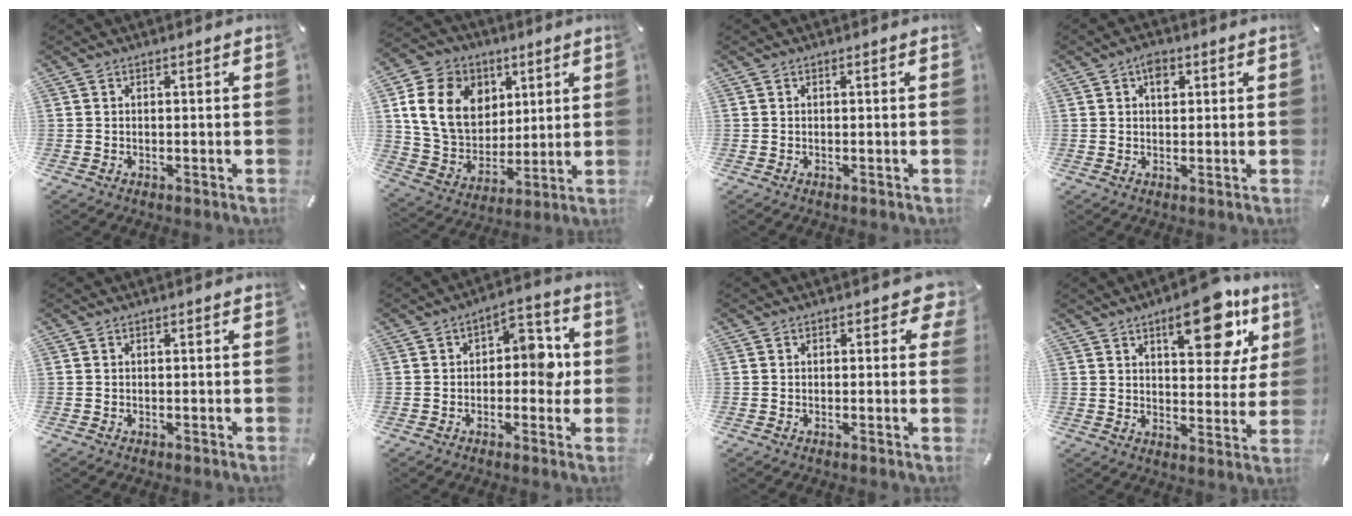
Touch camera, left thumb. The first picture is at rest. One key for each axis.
{"total": 17.0, "fx": 5.3, "fy": 13.9, "fz": 8.2, "tx": -0.174, "ty": -0.009, "tz": 0.103}
{"total": 0.0}
{"total": 3.3, "fx": 1.2, "fy": 2.1, "fz": 2.2, "tx": -0.023, "ty": -0.002, "tz": 0.014}
{"total": 0.0}
{"total": 7.9, "fx": -0.5, "fy": 5.1, "fz": 6.0, "tx": -0.071, "ty": 0.008, "tz": -0.016}
{"total": 3.6, "fx": 1.1, "fy": 2.2, "fz": 2.6, "tx": -0.021, "ty": -0.002, "tz": 0.013}
{"total": 16.9, "fx": 8.8, "fy": 7.8, "fz": 12.0, "tx": -0.142, "ty": -0.043, "tz": 0.138}